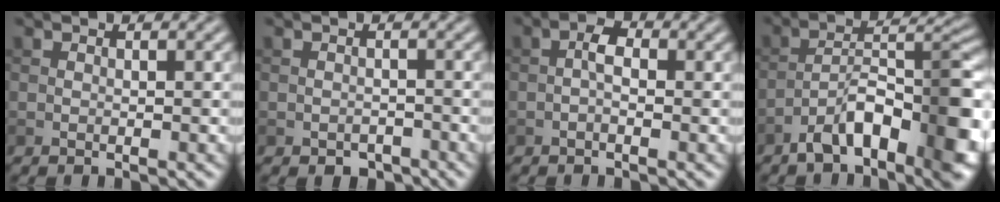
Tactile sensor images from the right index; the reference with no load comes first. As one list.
[{"total": 1.7, "force": [-1.2, 1.0, 0.6], "torque": [-0.006, -0.001, -0.019]}, {"total": 1.7, "force": [-0.4, 0.7, 1.4], "torque": [-0.024, 0.006, -0.012]}, {"total": 9.6, "force": [-5.0, 3.6, 7.3], "torque": [-0.108, 0.021, -0.084]}]